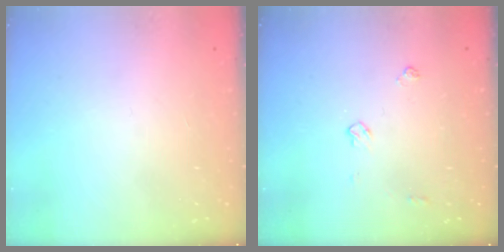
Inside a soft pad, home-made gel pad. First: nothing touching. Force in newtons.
{"total": 5.2, "press": 5.1, "slide": 0.8}